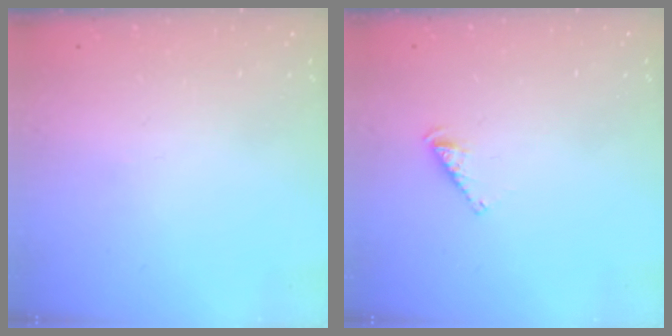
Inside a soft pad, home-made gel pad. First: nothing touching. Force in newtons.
{"total": 3.1, "press": 3.1, "slide": 0.4}